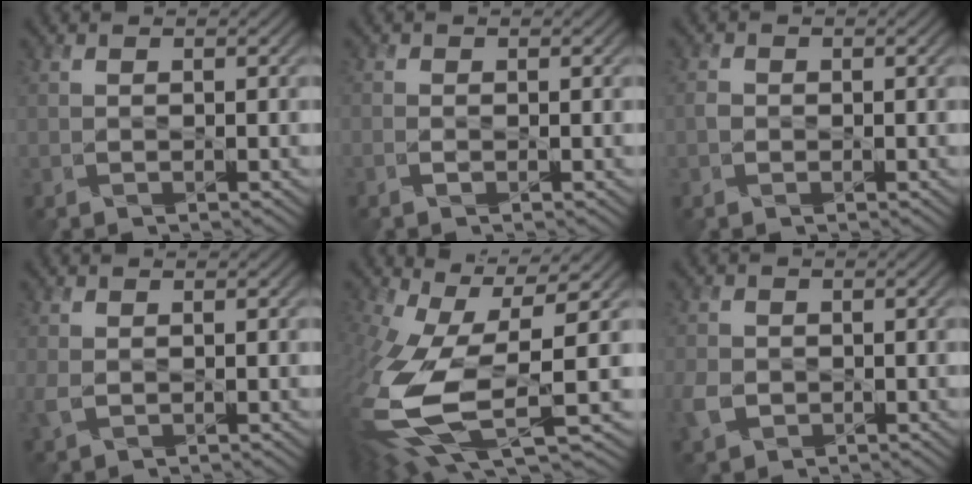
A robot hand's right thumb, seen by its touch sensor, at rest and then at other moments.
{"total": 0.6, "force": [-0.5, 0.2, 0.2], "torque": [-0.005, -0.008, -0.011]}
{"total": 0.9, "force": [-0.4, 0.9, 0.1], "torque": [-0.003, -0.005, -0.011]}
{"total": 1.7, "force": [-0.3, 1.2, 1.2], "torque": [-0.044, -0.008, -0.003]}
{"total": 14.5, "force": [-3.8, 6.2, 12.6], "torque": [-0.316, -0.058, -0.043]}
{"total": 2.7, "force": [-1.0, 2.3, 0.9], "torque": [-0.032, -0.009, -0.023]}